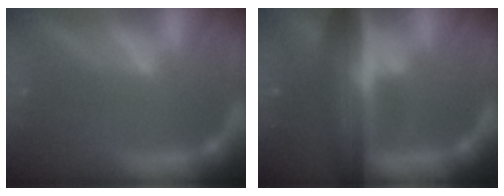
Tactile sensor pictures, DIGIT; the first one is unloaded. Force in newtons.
{"total": 10.0}